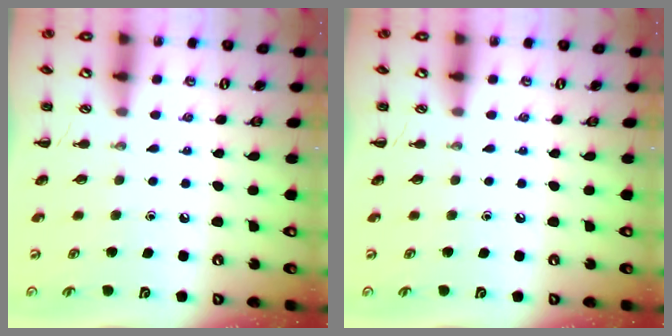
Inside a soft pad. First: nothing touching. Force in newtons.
{"total": 0.0}